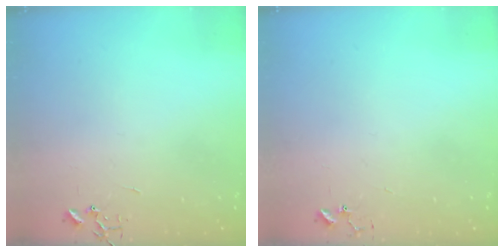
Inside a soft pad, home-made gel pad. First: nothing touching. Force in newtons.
{"total": 3.1, "press": 3.1, "slide": 0.3}